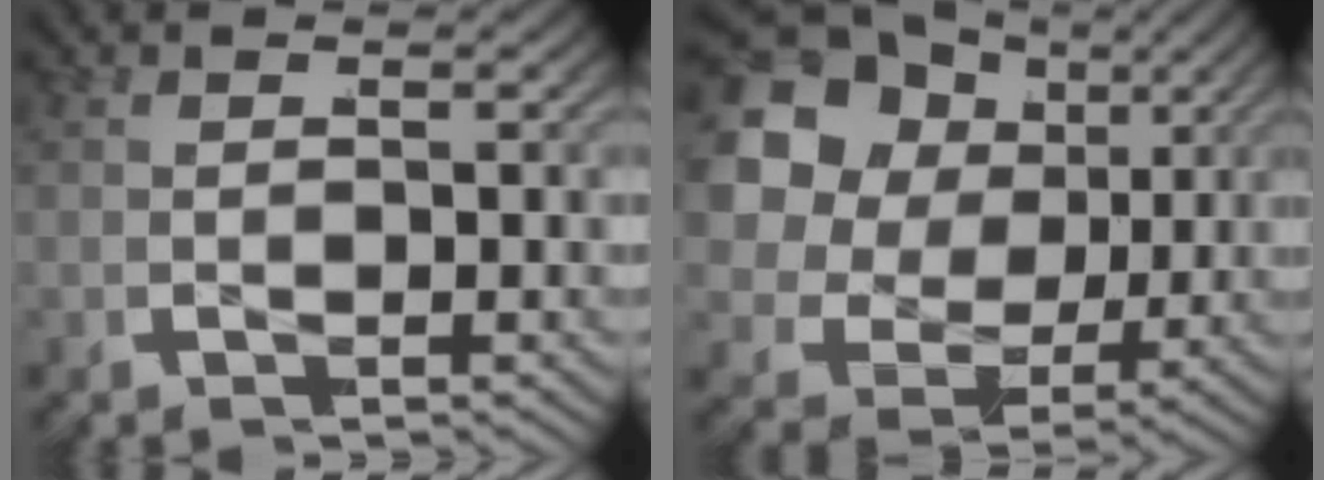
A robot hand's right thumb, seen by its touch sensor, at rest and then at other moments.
{"total": 14.0, "force": [2.7, 10.7, 8.5], "torque": [-0.189, 0.006, 0.033]}